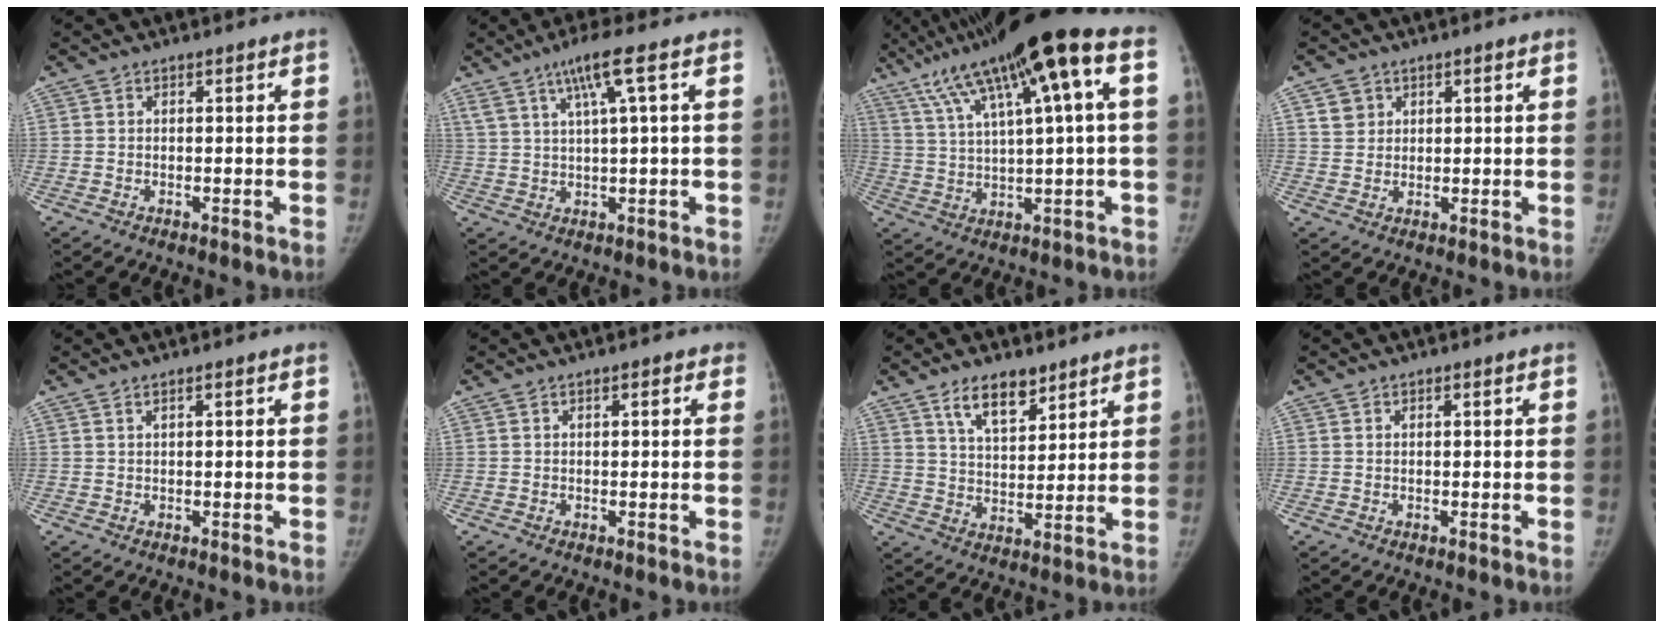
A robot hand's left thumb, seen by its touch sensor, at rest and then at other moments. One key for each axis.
{"total": 6.7, "fx": 3.2, "fy": -0.3, "fz": 5.9, "tx": -0.116, "ty": -0.002, "tz": 0.065}
{"total": 19.4, "fx": 7.9, "fy": 2.8, "fz": 17.5, "tx": -0.302, "ty": 0.023, "tz": 0.136}
{"total": 3.1, "fx": 1.5, "fy": 2.8, "fz": 0.2, "tx": 0.014, "ty": -0.008, "tz": 0.026}
{"total": 0.0}
{"total": 1.3, "fx": 0.5, "fy": 0.6, "fz": 1.1, "tx": -0.008, "ty": 0.003, "tz": 0.003}
{"total": 8.7, "fx": 5.9, "fy": 3.9, "fz": 5.1, "tx": -0.064, "ty": -0.039, "tz": 0.107}
{"total": 0.0}